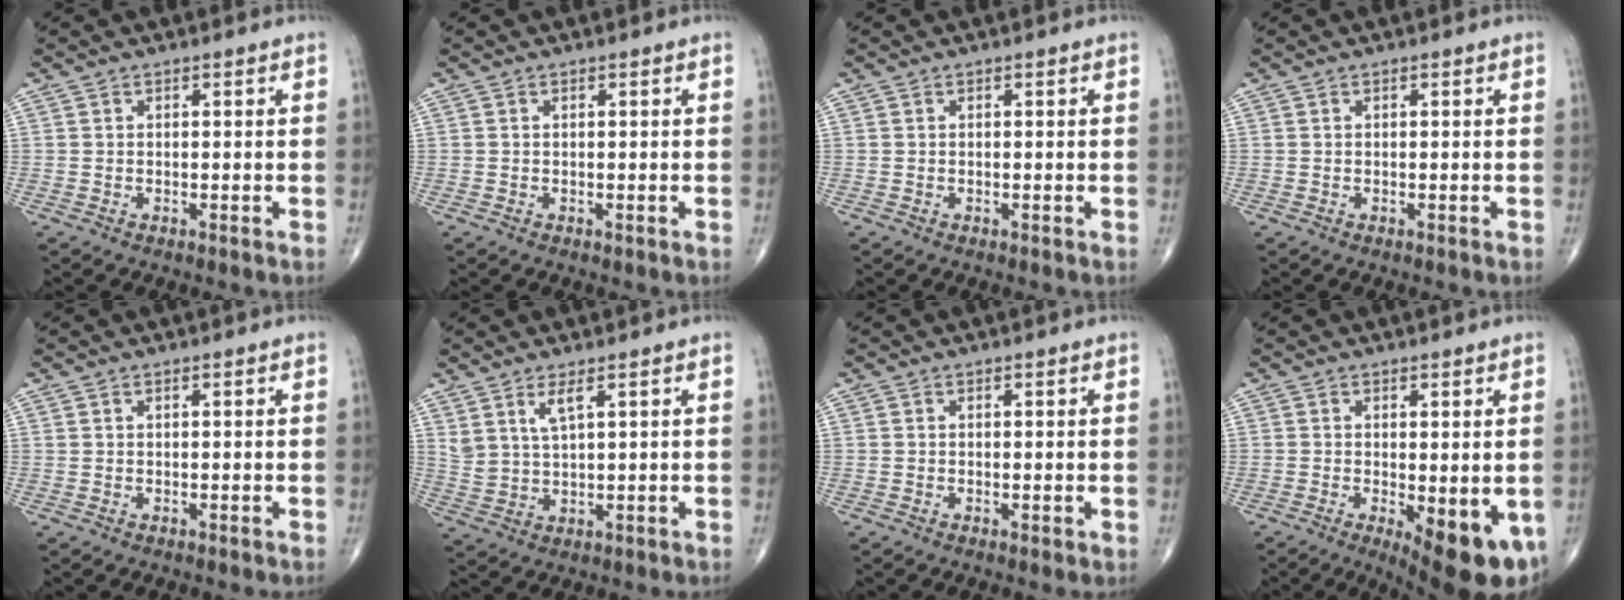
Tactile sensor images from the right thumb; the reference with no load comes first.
{"total": 0.0}
{"total": 0.0}
{"total": 0.0}
{"total": 0.0}
{"total": 3.3, "force": [1.9, 0.9, 2.5], "torque": [-0.055, -0.013, 0.043]}
{"total": 0.7, "force": [0.0, 0.1, 0.6], "torque": [-0.012, -0.004, 0.000]}
{"total": 11.9, "force": [-3.6, 4.1, 10.5], "torque": [-0.127, -0.021, -0.038]}